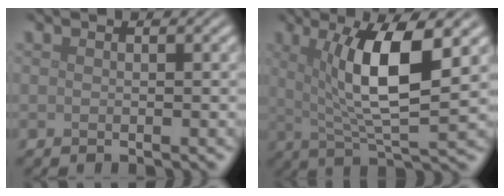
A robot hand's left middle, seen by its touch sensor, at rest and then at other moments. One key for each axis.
{"total": 8.4, "fx": 2.1, "fy": 2.0, "fz": 7.9, "tx": -0.131, "ty": -0.009, "tz": 0.041}